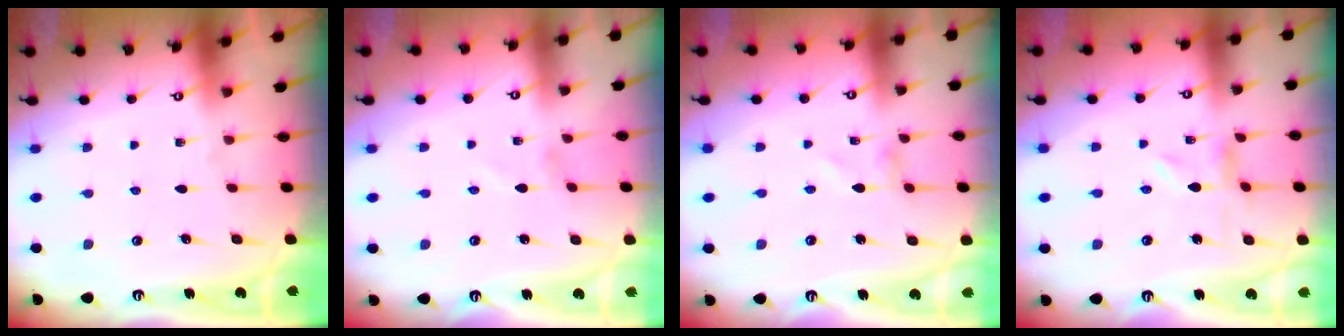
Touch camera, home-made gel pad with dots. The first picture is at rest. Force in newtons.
{"total": 1.4, "press": 1.4, "slide": 0.2}
{"total": 1.0, "press": 1.0, "slide": 0.1}
{"total": 0.0}